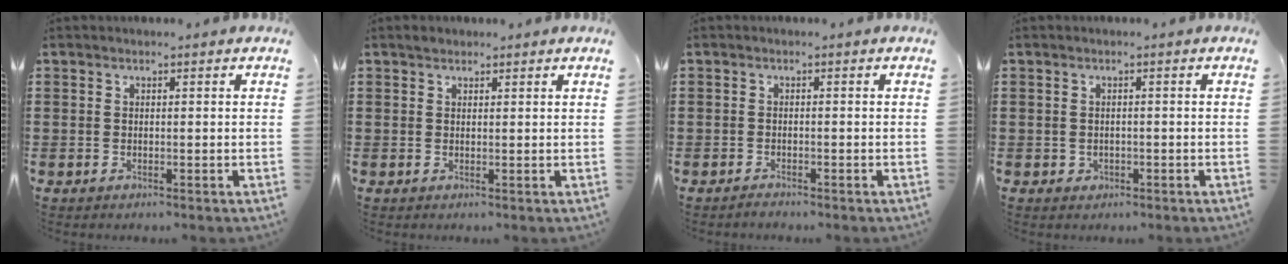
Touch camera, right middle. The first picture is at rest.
{"total": 1.0, "force": [0.8, 0.6, 0.1], "torque": [0.005, 0.000, 0.013]}
{"total": 0.9, "force": [-0.9, 0.1, 0.1], "torque": [-0.003, 0.000, -0.018]}
{"total": 0.8, "force": [-0.2, 0.7, 0.3], "torque": [-0.009, 0.004, -0.006]}